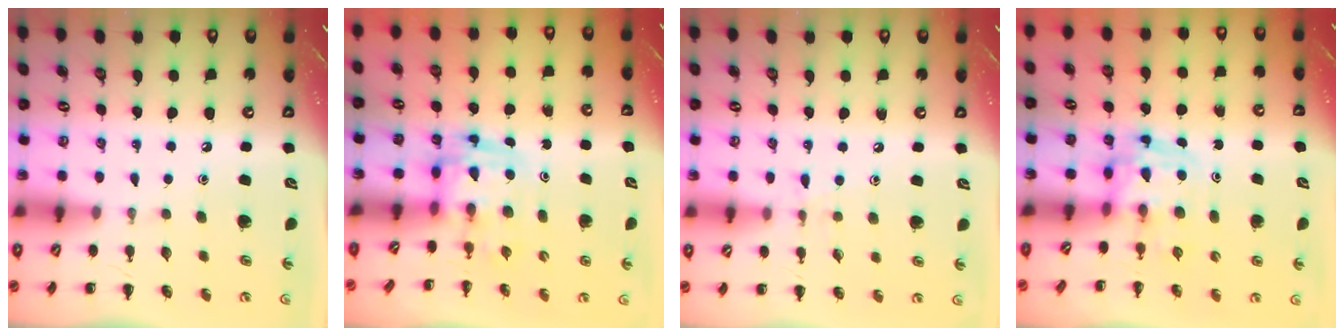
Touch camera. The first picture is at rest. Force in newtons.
{"total": 3.0, "press": 3.0, "slide": 0.5}
{"total": 5.8, "press": 5.3, "slide": 2.3}
{"total": 3.6, "press": 3.5, "slide": 0.6}